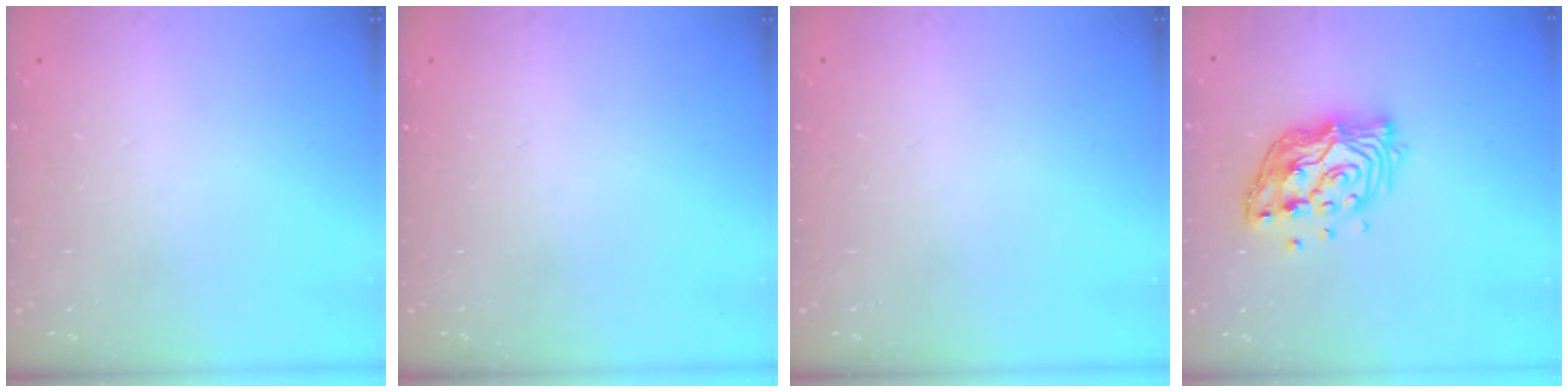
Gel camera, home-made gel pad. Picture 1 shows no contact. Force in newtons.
{"total": 0.0}
{"total": 0.0}
{"total": 13.5, "press": 13.5, "slide": 1.2}